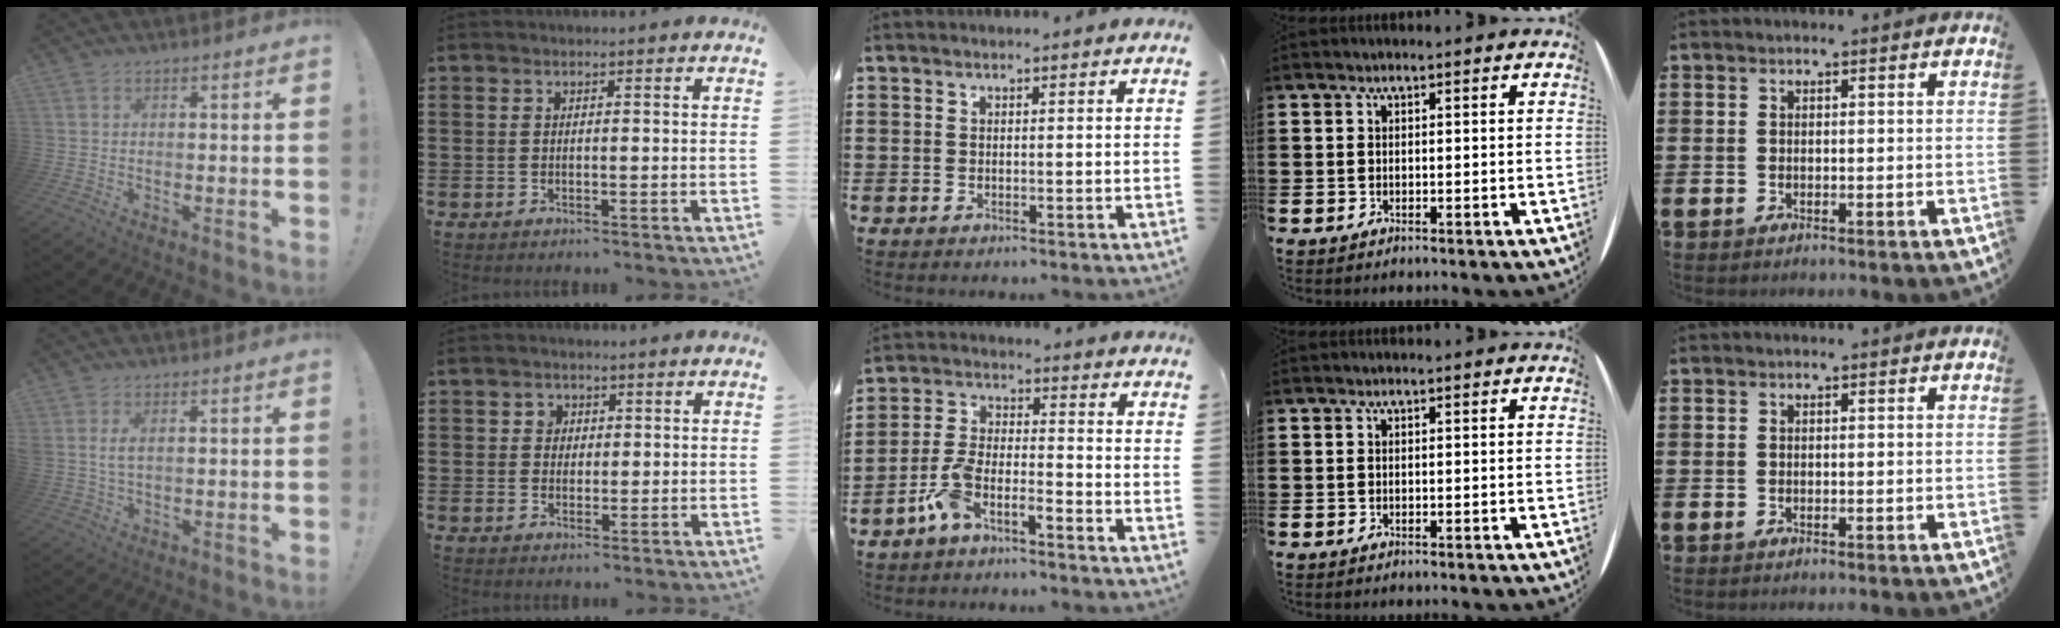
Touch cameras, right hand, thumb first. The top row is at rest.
{"thumb": {"total": 3.7, "force": [1.3, 1.7, 3.1], "torque": [-0.061, 0.001, 0.024]}, "index": {"total": 1.9, "force": [0.3, 1.8, 0.5], "torque": [-0.019, 0.009, 0.003]}, "middle": {"total": 5.7, "force": [-4.7, 0.9, 3.1], "torque": [-0.088, -0.008, -0.098]}}